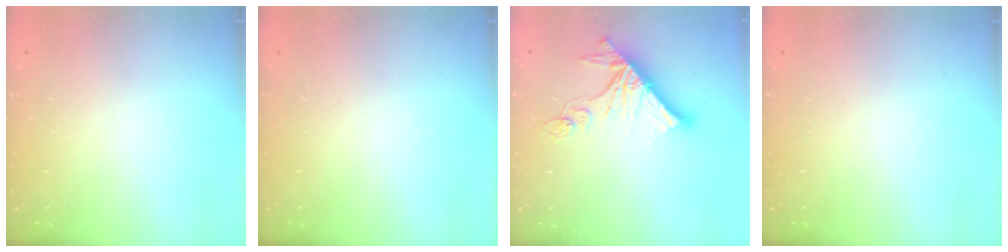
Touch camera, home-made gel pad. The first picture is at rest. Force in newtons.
{"total": 0.0}
{"total": 12.9, "press": 12.9, "slide": 1.0}
{"total": 0.0}